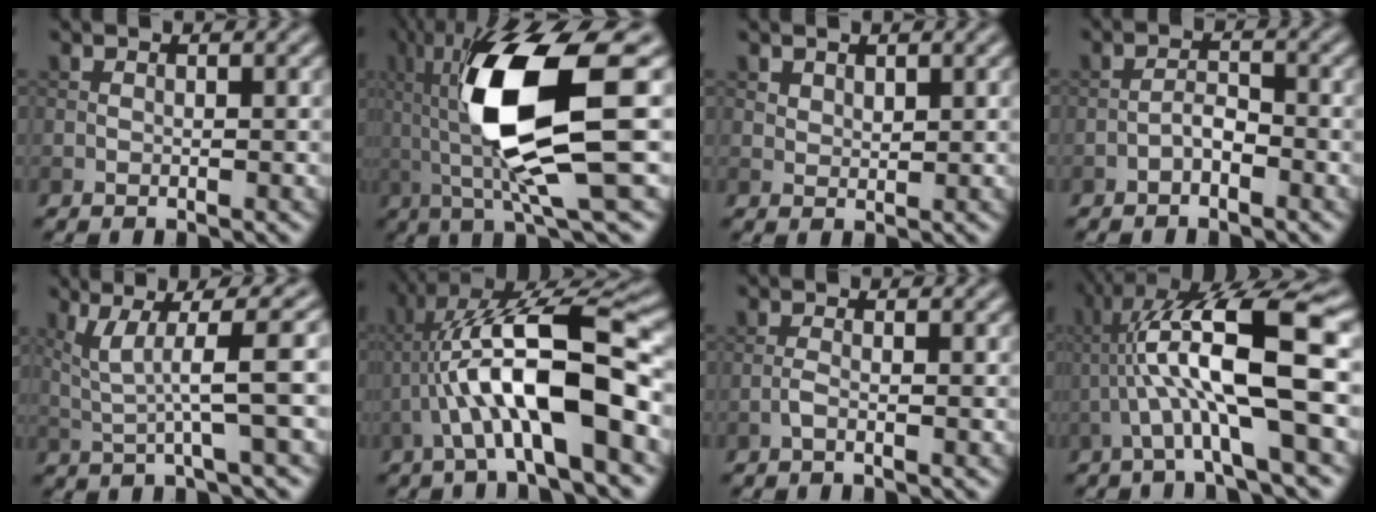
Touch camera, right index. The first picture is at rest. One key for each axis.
{"total": 12.6, "fx": 1.9, "fy": 3.1, "fz": 12.1, "tx": -0.223, "ty": -0.006, "tz": 0.044}
{"total": 1.3, "fx": 1.0, "fy": 0.7, "fz": 0.4, "tx": -0.011, "ty": -0.003, "tz": 0.021}
{"total": 1.6, "fx": -1.1, "fy": 0.6, "fz": 1.0, "tx": -0.019, "ty": 0.008, "tz": -0.023}
{"total": 6.5, "fx": 1.4, "fy": 1.0, "fz": 6.2, "tx": -0.108, "ty": 0.013, "tz": 0.029}
{"total": 10.8, "fx": -2.0, "fy": 2.9, "fz": 10.2, "tx": -0.189, "ty": 0.020, "tz": -0.037}
{"total": 1.0, "fx": -0.5, "fy": 0.2, "fz": 0.9, "tx": -0.020, "ty": 0.002, "tz": -0.013}
{"total": 11.2, "fx": 0.0, "fy": 1.9, "fz": 11.0, "tx": -0.188, "ty": 0.032, "tz": 0.002}